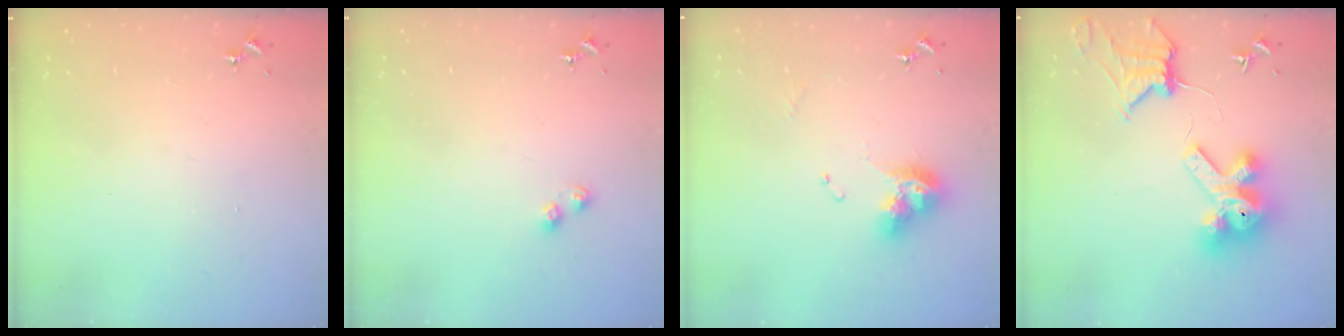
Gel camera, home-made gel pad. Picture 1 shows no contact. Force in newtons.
{"total": 3.7, "press": 3.7, "slide": 0.4}
{"total": 11.1, "press": 11.1, "slide": 1.0}
{"total": 18.0, "press": 17.9, "slide": 2.0}